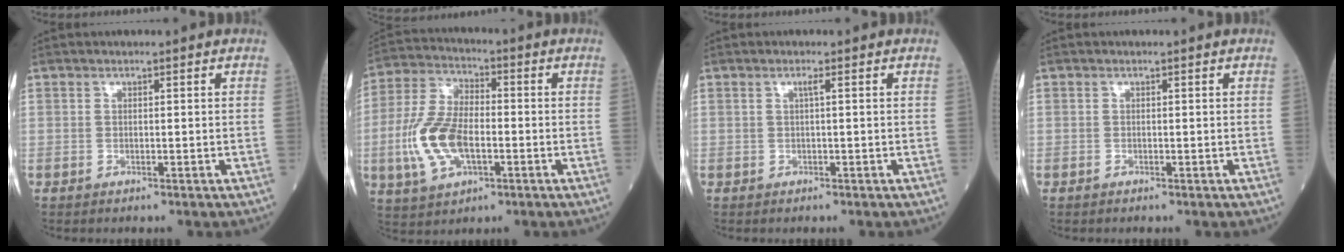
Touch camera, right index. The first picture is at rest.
{"total": 12.0, "force": [-2.8, 5.7, 10.2], "torque": [-0.232, 0.008, -0.055]}
{"total": 0.8, "force": [0.3, -0.1, 0.8], "torque": [-0.017, 0.001, 0.005]}
{"total": 0.0}